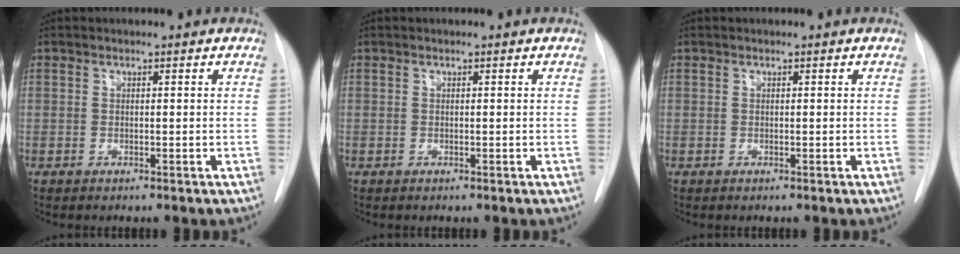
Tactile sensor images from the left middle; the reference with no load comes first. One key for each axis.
{"total": 0.0}
{"total": 0.0}